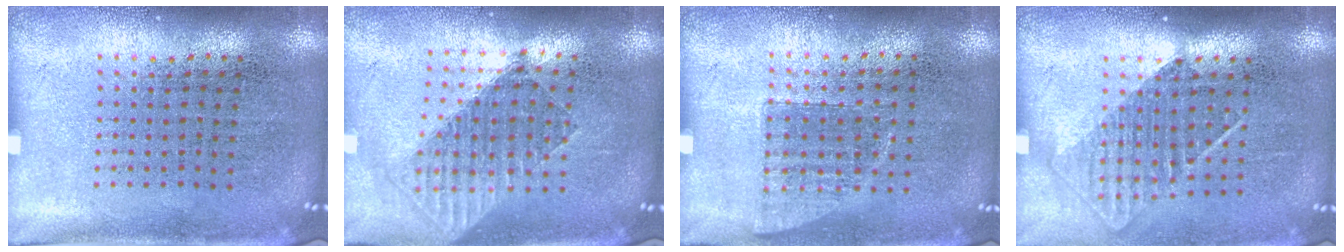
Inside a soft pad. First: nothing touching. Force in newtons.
{"total": 1.5, "press": 1.2, "slide": 0.8}
{"total": 0.7, "press": 0.7, "slide": 0.2}
{"total": 1.4, "press": 1.1, "slide": 0.9}